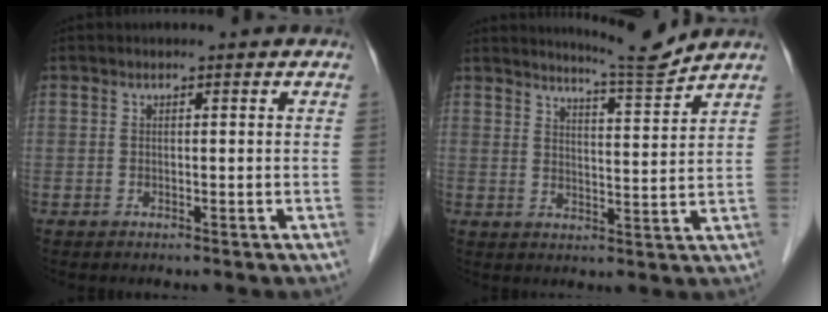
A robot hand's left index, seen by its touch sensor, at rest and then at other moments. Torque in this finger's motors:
{"motor_torque": [0.19, -0.54, 0.00, 0.01]}